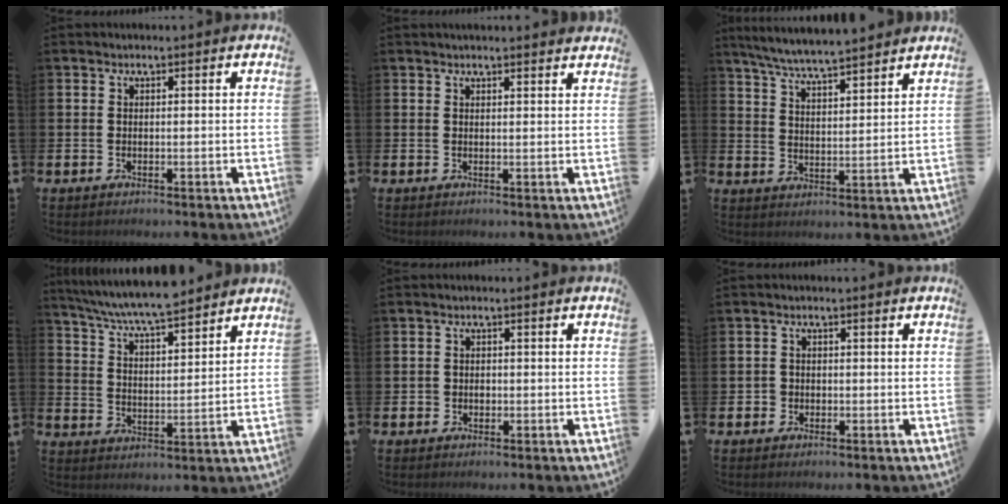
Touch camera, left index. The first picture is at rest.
{"total": 1.4, "force": [1.4, -0.1, 0.1], "torque": [0.006, -0.010, 0.024]}
{"total": 6.4, "force": [6.2, -0.1, 1.7], "torque": [-0.057, -0.036, 0.111]}
{"total": 7.1, "force": [6.8, 0.1, 2.2], "torque": [-0.070, -0.039, 0.122]}
{"total": 1.2, "force": [-0.3, 1.2, 0.3], "torque": [0.000, 0.003, -0.011]}
{"total": 1.4, "force": [-0.5, 1.2, 0.1], "torque": [-0.004, 0.005, -0.014]}